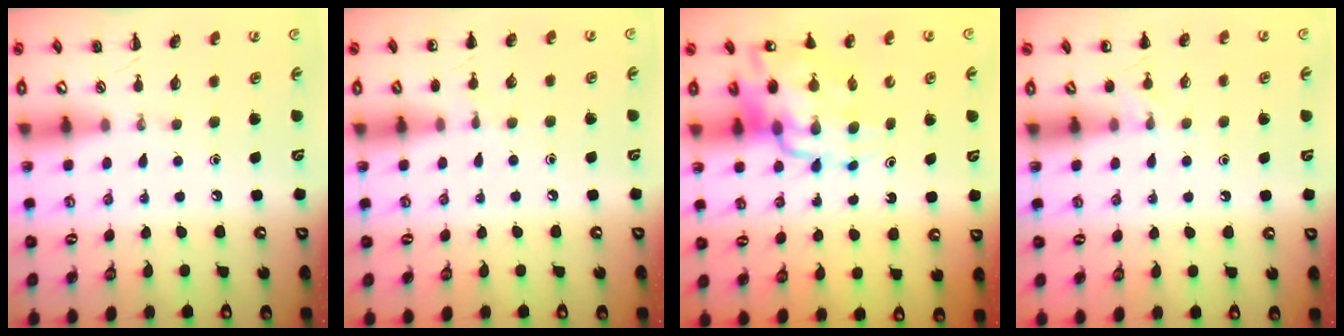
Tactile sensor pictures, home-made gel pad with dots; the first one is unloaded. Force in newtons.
{"total": 4.5, "press": 4.2, "slide": 1.6}
{"total": 15.9, "press": 15.3, "slide": 4.4}
{"total": 5.9, "press": 5.5, "slide": 2.0}